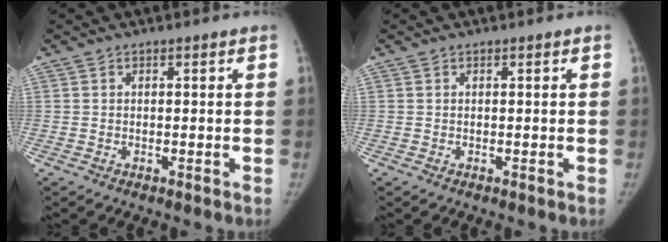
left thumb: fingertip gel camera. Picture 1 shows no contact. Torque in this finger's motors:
{"motor_torque": [0.01, 0.01, 0.23, -0.17, 0.00]}